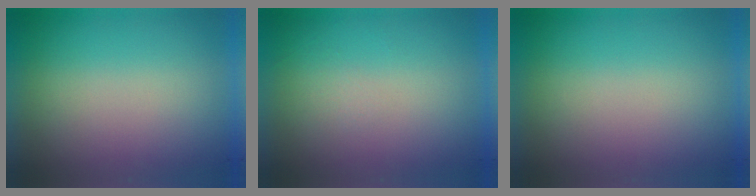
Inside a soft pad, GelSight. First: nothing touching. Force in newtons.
{"total": 1.0}
{"total": 0.0}